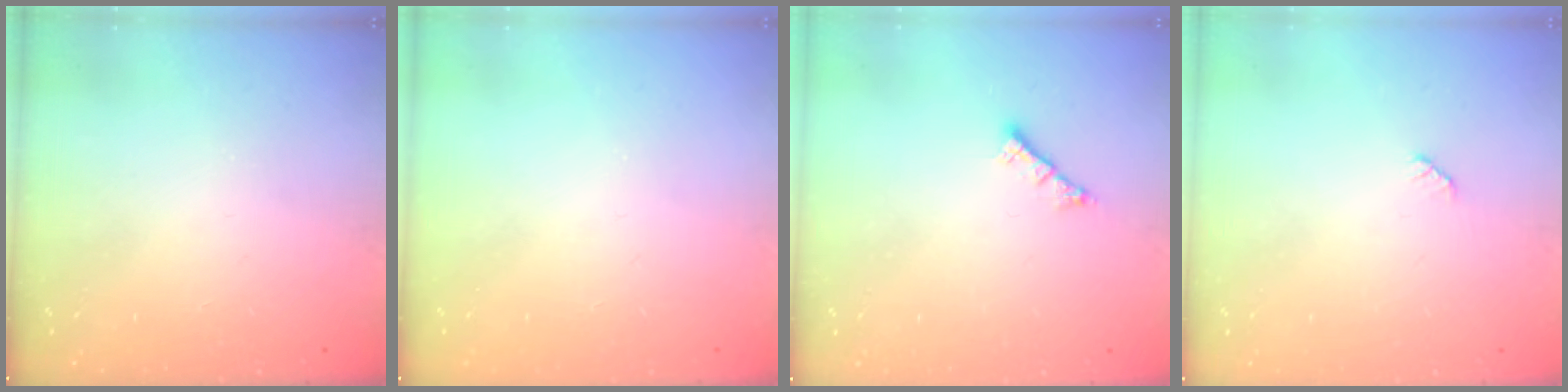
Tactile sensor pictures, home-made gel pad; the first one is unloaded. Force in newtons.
{"total": 0.0}
{"total": 1.2, "press": 1.2, "slide": 0.3}
{"total": 2.5, "press": 2.5, "slide": 0.4}